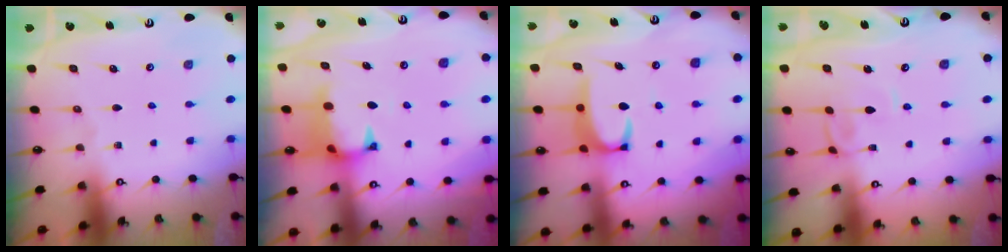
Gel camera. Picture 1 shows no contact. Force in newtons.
{"total": 1.2, "press": 0.6, "slide": 1.0}
{"total": 4.0, "press": 3.9, "slide": 0.5}
{"total": 2.9, "press": 2.9, "slide": 0.2}